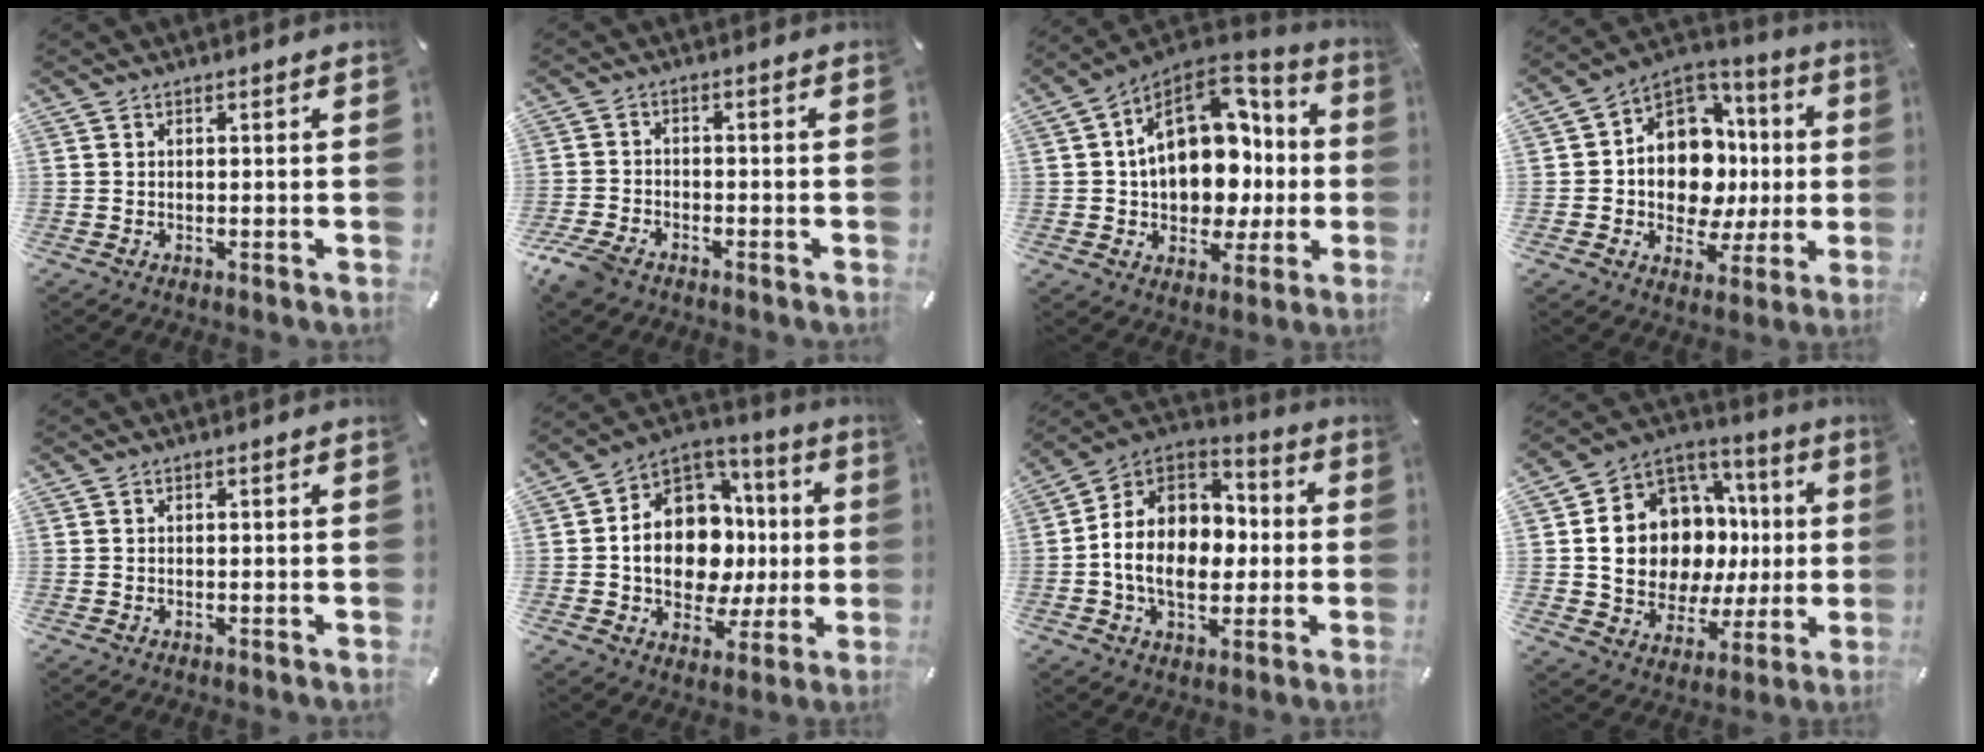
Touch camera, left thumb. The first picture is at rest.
{"total": 5.2, "force": [-3.8, 2.6, 2.3], "torque": [-0.065, 0.010, -0.079]}
{"total": 19.9, "force": [3.1, 14.3, 13.5], "torque": [-0.206, -0.015, 0.061]}
{"total": 13.9, "force": [0.0, 11.9, 7.3], "torque": [-0.120, -0.023, 0.008]}
{"total": 0.0}
{"total": 16.6, "force": [-0.4, 12.9, 10.5], "torque": [-0.183, -0.011, -0.001]}
{"total": 14.4, "force": [-2.1, 11.5, 8.4], "torque": [-0.168, 0.008, -0.040]}
{"total": 15.2, "force": [1.5, 12.6, 8.3], "torque": [-0.151, -0.026, 0.039]}